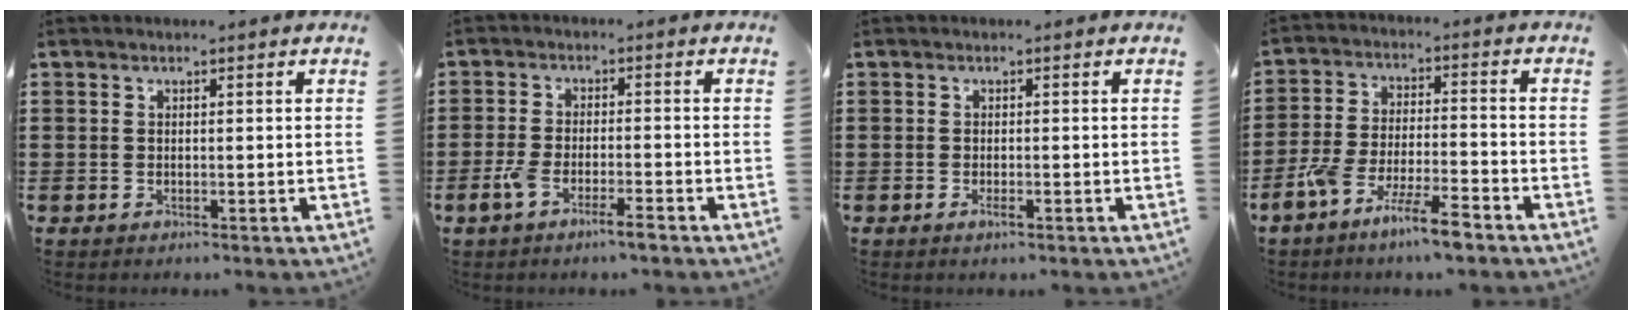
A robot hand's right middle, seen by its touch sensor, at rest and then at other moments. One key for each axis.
{"total": 4.3, "fx": -2.6, "fy": 0.8, "fz": 3.3, "tx": -0.073, "ty": -0.002, "tz": -0.053}
{"total": 1.1, "fx": -0.6, "fy": 0.3, "fz": 0.9, "tx": -0.020, "ty": -0.008, "tz": -0.008}
{"total": 8.2, "fx": -6.3, "fy": 1.0, "fz": 5.1, "tx": -0.113, "ty": -0.003, "tz": -0.123}